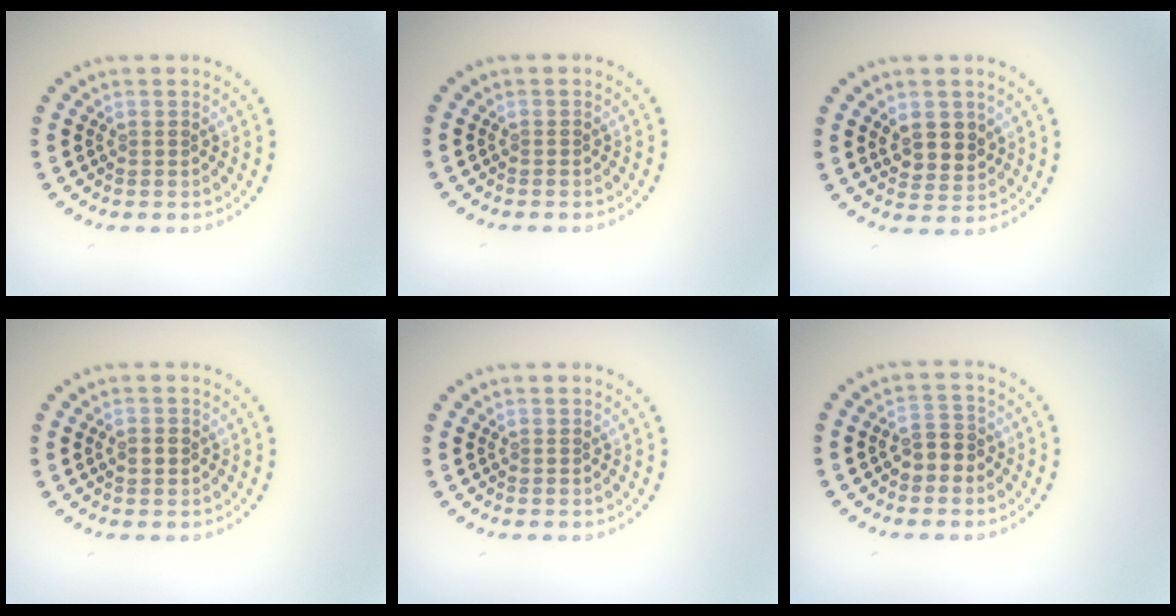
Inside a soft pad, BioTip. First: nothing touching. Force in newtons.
{"total": 0.0}
{"total": 2.9, "press": 2.7, "slide": 0.8}
{"total": 1.5, "press": 1.5, "slide": 0.0}
{"total": 0.0}
{"total": 2.4, "press": 2.3, "slide": 0.8}